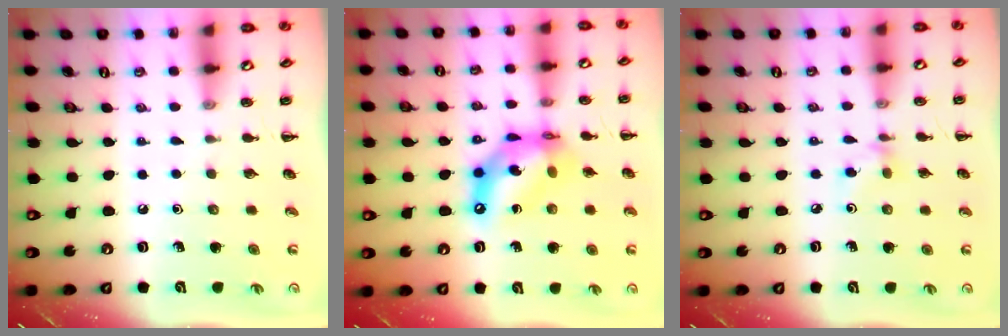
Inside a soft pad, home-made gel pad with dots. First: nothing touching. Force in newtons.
{"total": 13.6, "press": 13.1, "slide": 3.6}
{"total": 4.9, "press": 4.7, "slide": 1.2}